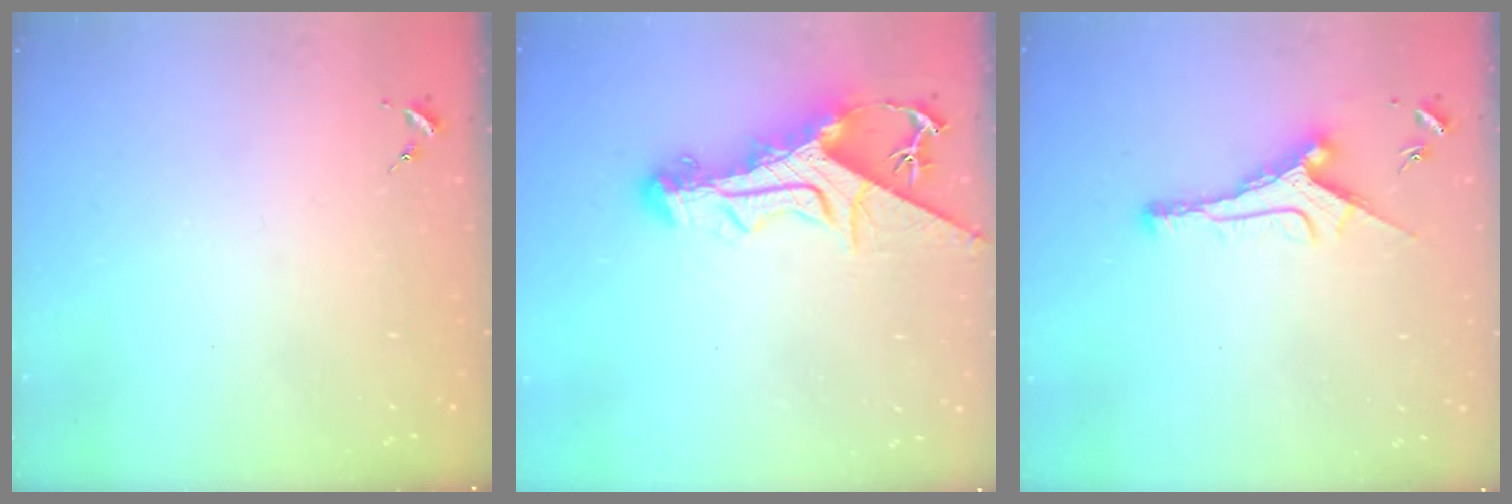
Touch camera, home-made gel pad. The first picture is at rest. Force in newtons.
{"total": 16.2, "press": 16.1, "slide": 1.6}
{"total": 10.4, "press": 10.4, "slide": 0.4}